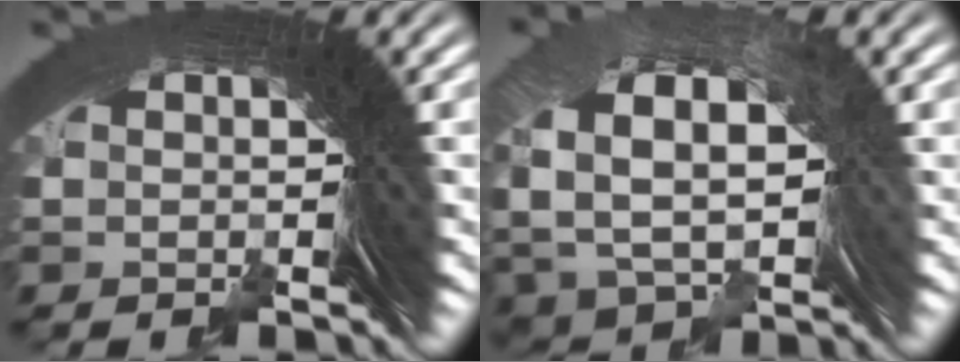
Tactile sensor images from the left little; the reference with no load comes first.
{"total": 7.3, "force": [0.1, 5.2, 5.2], "torque": [-0.123, -0.019, 0.018]}